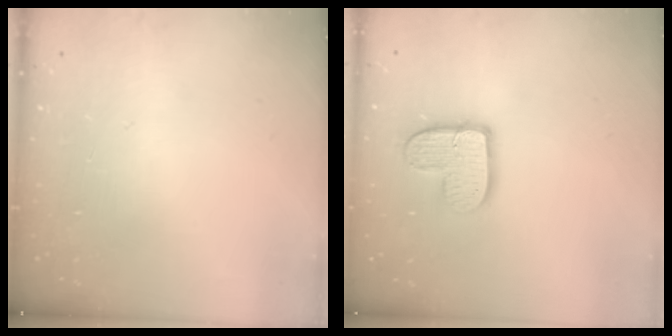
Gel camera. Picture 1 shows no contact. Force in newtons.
{"total": 11.5, "press": 11.4, "slide": 1.0}